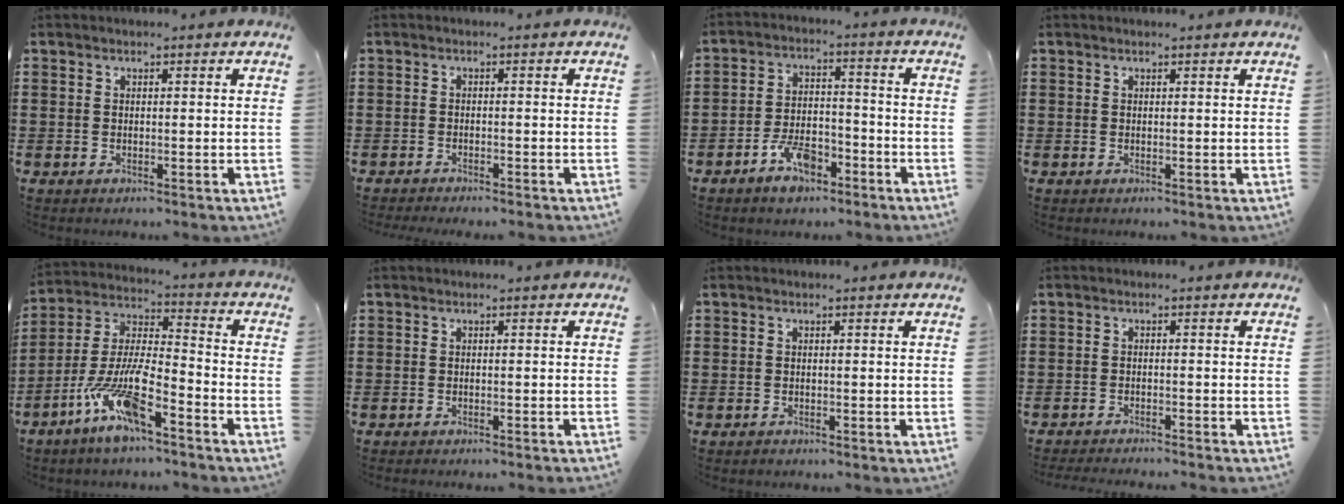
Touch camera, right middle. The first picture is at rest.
{"total": 1.1, "force": [-1.1, 0.0, 0.1], "torque": [-0.004, 0.000, -0.021]}
{"total": 6.2, "force": [-4.4, 2.8, 3.5], "torque": [-0.067, 0.015, -0.083]}
{"total": 0.0}
{"total": 11.4, "force": [-7.6, 2.0, 8.3], "torque": [-0.184, -0.006, -0.151]}
{"total": 0.6, "force": [-0.6, -0.2, 0.2], "torque": [-0.004, -0.001, -0.012]}
{"total": 0.5, "force": [-0.5, 0.3, -0.1], "torque": [0.001, 0.004, -0.012]}
{"total": 1.8, "force": [-1.7, -0.3, 0.3], "torque": [-0.004, 0.002, -0.035]}